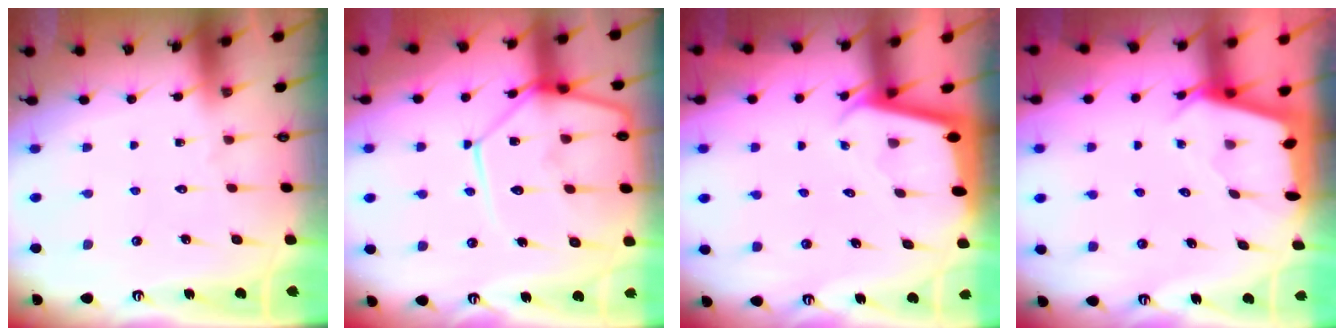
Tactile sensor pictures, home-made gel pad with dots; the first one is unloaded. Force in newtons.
{"total": 16.4, "press": 16.4, "slide": 1.5}
{"total": 1.9, "press": 1.9, "slide": 0.1}
{"total": 2.6, "press": 2.6, "slide": 0.3}